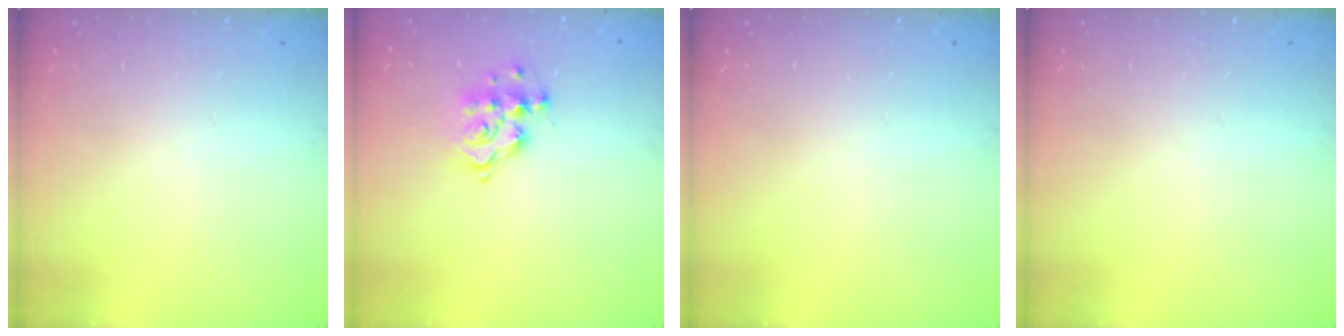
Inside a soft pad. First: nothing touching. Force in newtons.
{"total": 11.1, "press": 11.0, "slide": 0.9}
{"total": 0.0}
{"total": 0.0}